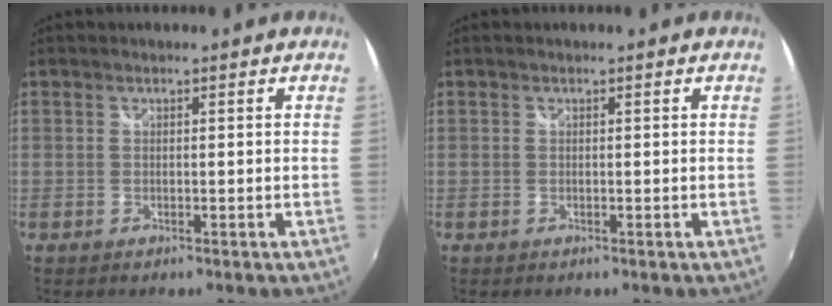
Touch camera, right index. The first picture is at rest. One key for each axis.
{"total": 0.0}